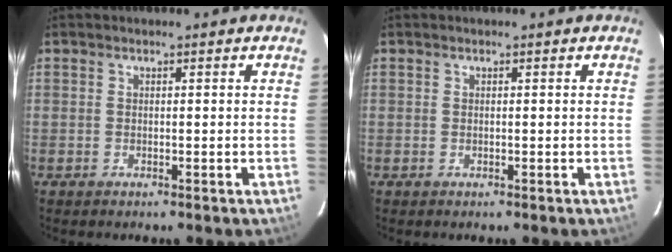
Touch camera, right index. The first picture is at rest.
{"total": 0.0}